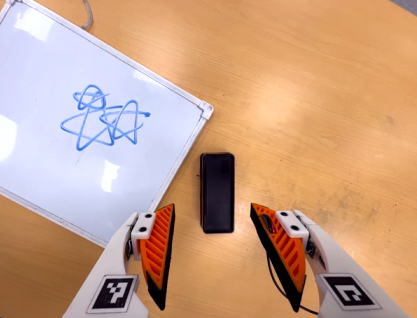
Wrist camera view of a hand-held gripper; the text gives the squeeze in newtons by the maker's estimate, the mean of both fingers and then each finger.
{"total": 0.0}